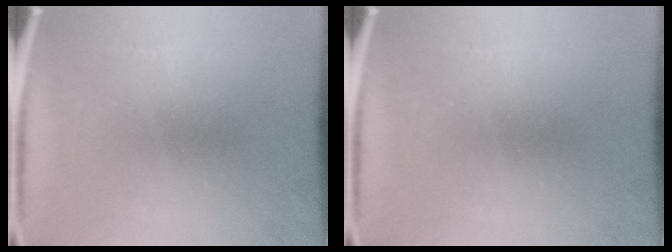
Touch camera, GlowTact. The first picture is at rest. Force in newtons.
{"total": 0.0}